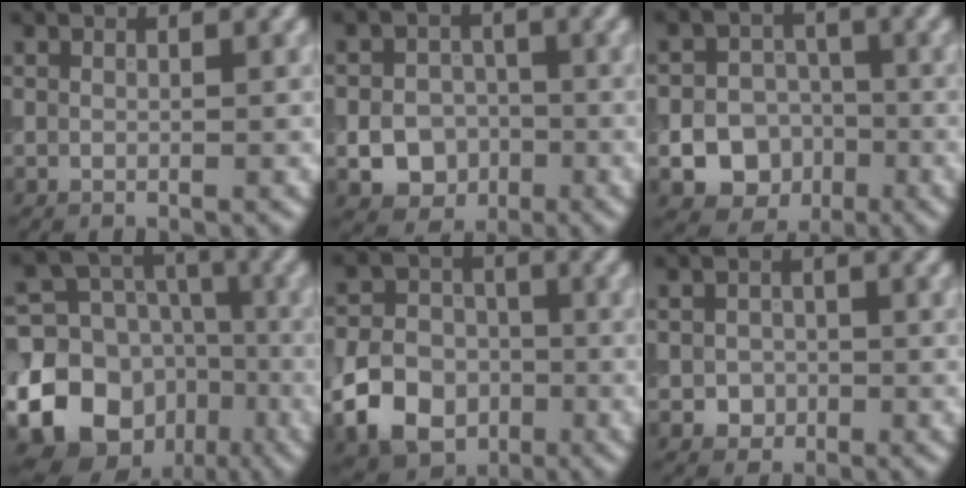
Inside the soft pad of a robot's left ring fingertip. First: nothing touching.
{"total": 5.5, "force": [-1.8, 4.7, 2.1], "torque": [-0.010, -0.005, -0.051]}
{"total": 9.9, "force": [-3.6, 8.9, 2.7], "torque": [-0.016, -0.032, -0.073]}
{"total": 15.1, "force": [-5.4, 12.6, 6.4], "torque": [-0.131, -0.028, -0.106]}
{"total": 7.5, "force": [-3.0, 5.8, 3.7], "torque": [-0.068, -0.006, -0.063]}
{"total": 1.7, "force": [-0.5, 1.6, 0.5], "torque": [0.002, 0.000, -0.012]}